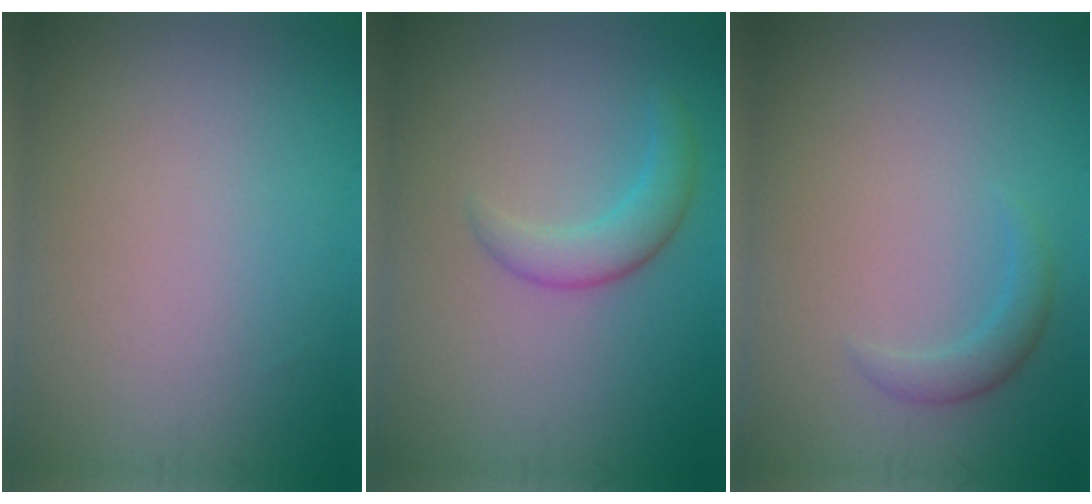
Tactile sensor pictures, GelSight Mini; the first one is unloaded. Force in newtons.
{"total": 2.5, "press": 2.5, "slide": 0.2}
{"total": 1.6, "press": 1.6, "slide": 0.1}